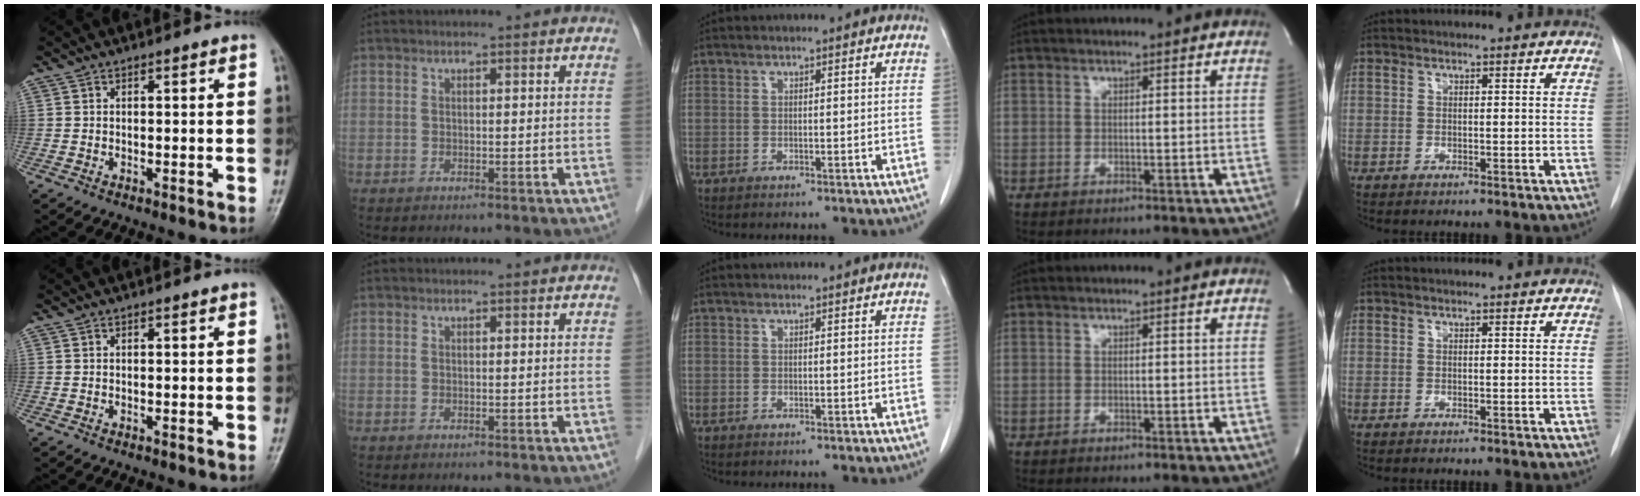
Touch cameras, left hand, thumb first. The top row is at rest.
{}